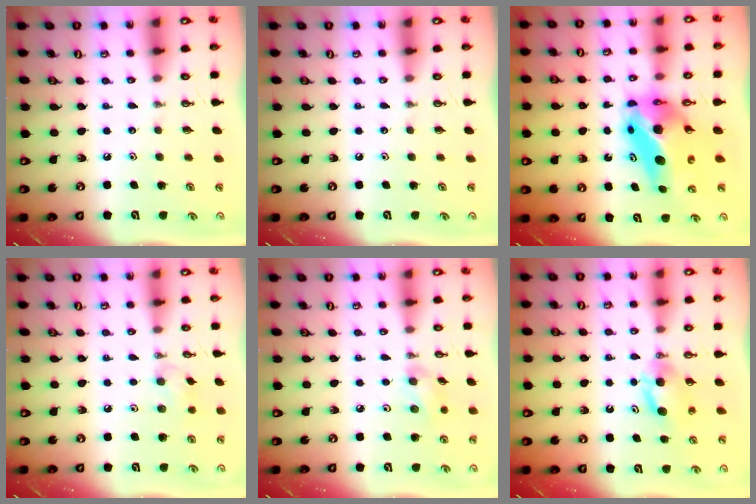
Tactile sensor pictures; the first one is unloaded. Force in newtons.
{"total": 0.0}
{"total": 11.5, "press": 11.2, "slide": 2.4}
{"total": 7.4, "press": 7.4, "slide": 0.8}
{"total": 6.0, "press": 5.6, "slide": 2.4}
{"total": 5.3, "press": 5.2, "slide": 0.5}